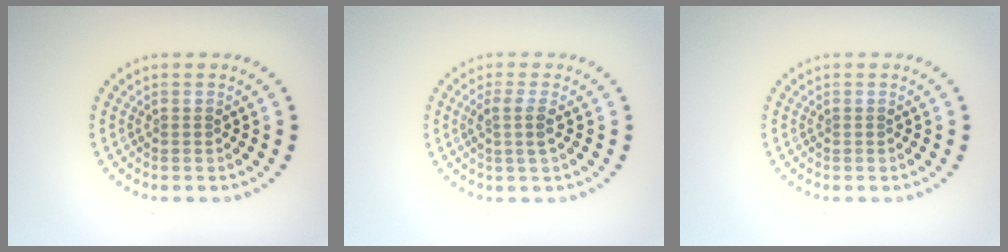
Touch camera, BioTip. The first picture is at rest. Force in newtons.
{"total": 1.8, "press": 1.4, "slide": 1.0}
{"total": 0.0}